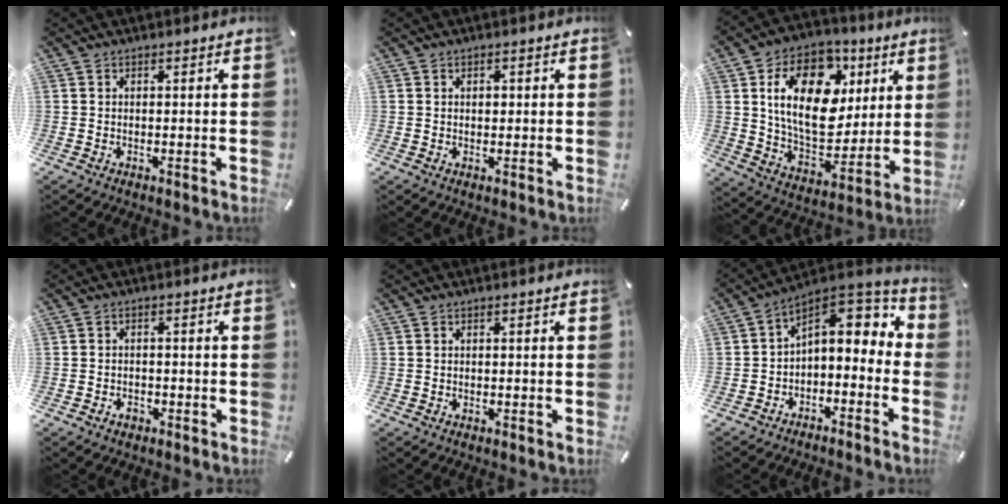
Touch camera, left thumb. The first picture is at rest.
{"total": 1.3, "force": [0.2, 1.0, 0.8], "torque": [-0.009, 0.003, -0.001]}
{"total": 21.6, "force": [6.9, 14.4, 14.6], "torque": [-0.240, -0.014, 0.118]}
{"total": 2.1, "force": [-1.2, 1.4, 0.8], "torque": [-0.015, 0.006, -0.026]}
{"total": 0.0}
{"total": 8.7, "force": [2.6, 5.3, 6.3], "torque": [-0.081, -0.026, 0.047]}